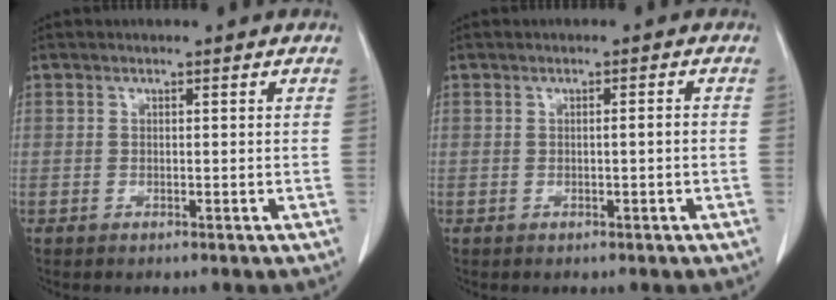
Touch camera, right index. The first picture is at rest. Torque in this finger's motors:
{"motor_torque": [0.26, -0.02, 0.16, 0.03]}